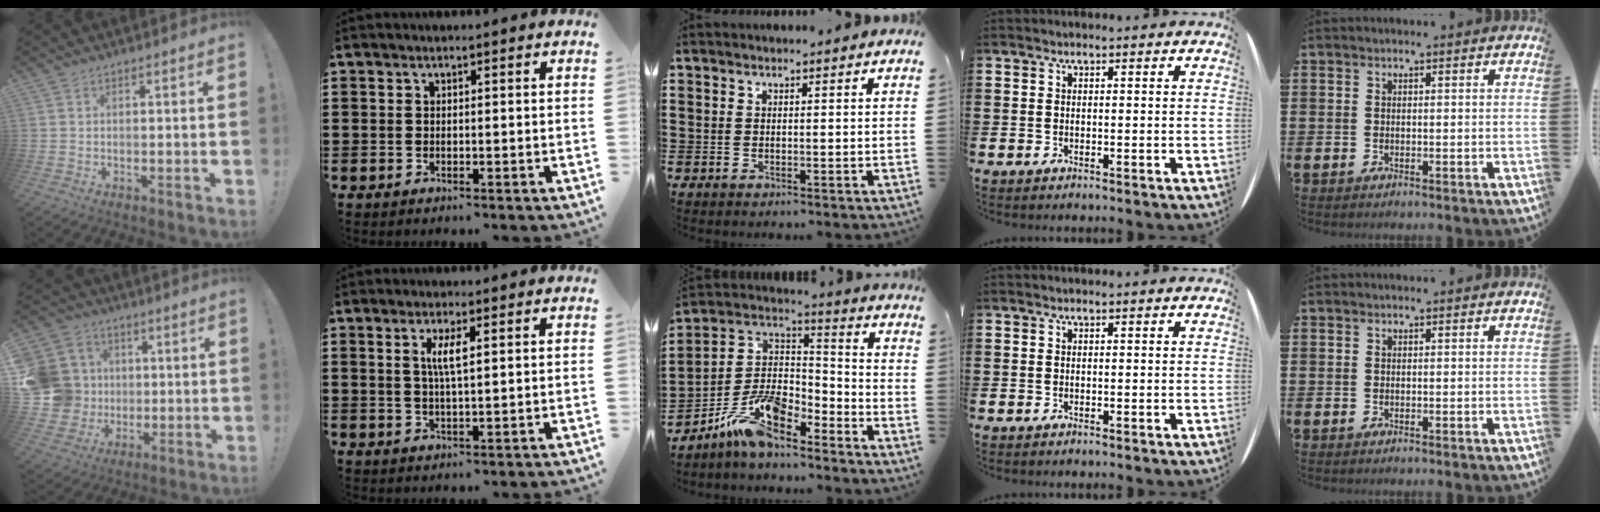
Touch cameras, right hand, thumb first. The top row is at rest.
{"thumb": {"total": 17.8, "force": [0.8, 16.2, 7.4], "torque": [-0.133, 0.013, 0.042]}, "index": {"total": 3.8, "force": [1.1, 0.8, 3.5], "torque": [-0.074, 0.005, 0.017]}, "middle": {"total": 11.8, "force": [-9.0, 3.7, 6.7], "torque": [-0.143, 0.025, -0.178]}}